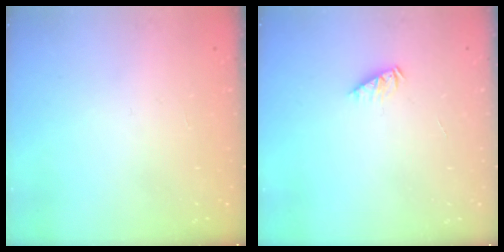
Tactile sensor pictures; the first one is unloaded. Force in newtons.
{"total": 2.1, "press": 2.1, "slide": 0.3}